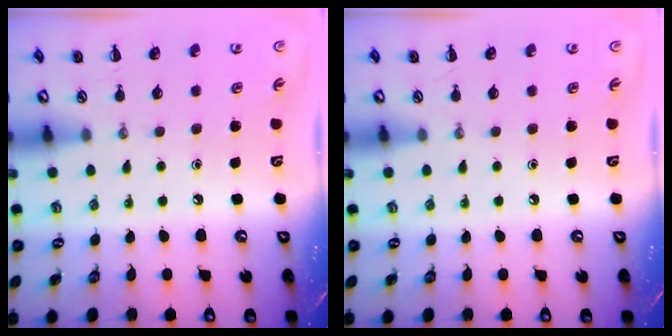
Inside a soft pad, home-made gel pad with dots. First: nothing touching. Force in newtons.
{"total": 0.0}